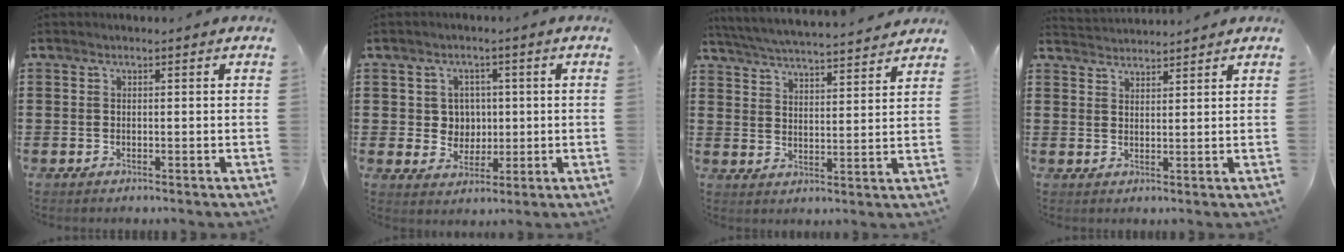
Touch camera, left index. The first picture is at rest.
{"total": 4.4, "force": [0.8, 4.1, 1.4], "torque": [-0.048, 0.013, 0.011]}
{"total": 5.1, "force": [5.0, -0.5, 0.9], "torque": [-0.042, -0.037, 0.084]}
{"total": 2.4, "force": [2.4, -0.1, -0.4], "torque": [0.000, -0.005, 0.047]}